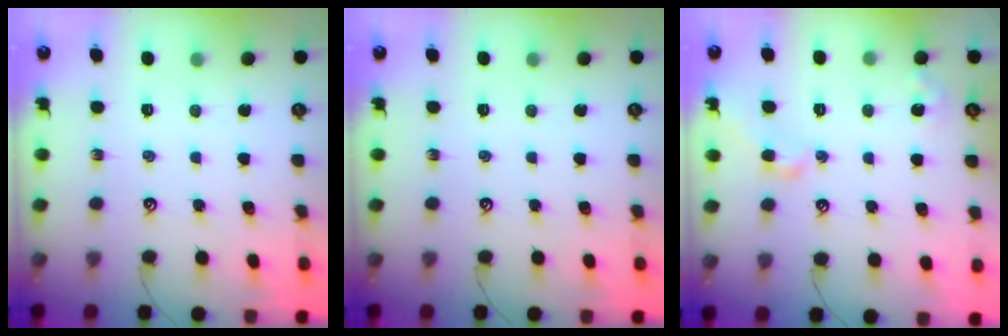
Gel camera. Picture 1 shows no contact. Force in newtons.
{"total": 0.0}
{"total": 5.0, "press": 4.9, "slide": 1.0}